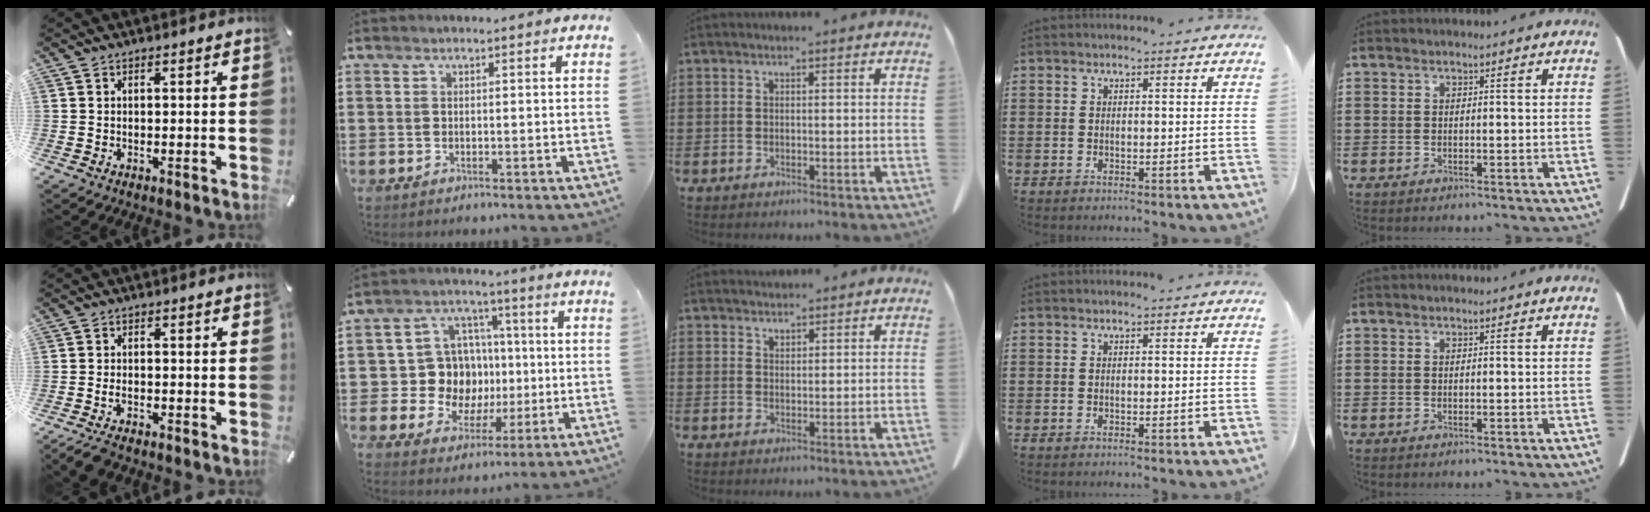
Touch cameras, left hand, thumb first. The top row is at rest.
{"thumb": {"total": 3.0, "force": [-2.1, 1.2, 1.8], "torque": [-0.051, 0.004, -0.046]}, "index": {"total": 10.8, "force": [0.6, 10.3, 3.2], "torque": [-0.104, 0.007, 0.025]}, "middle": {"total": 1.7, "force": [1.7, 0.5, 0.0], "torque": [-0.003, 0.002, 0.033]}}